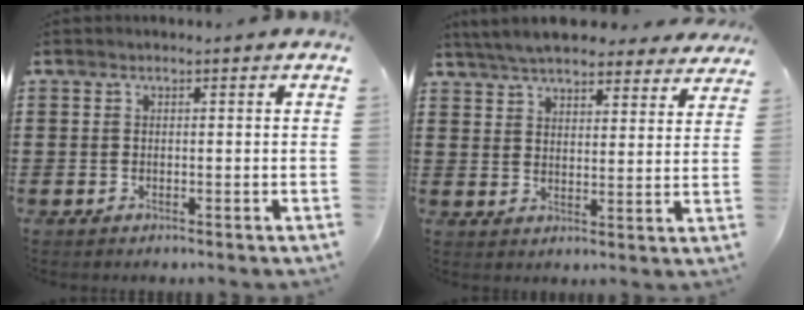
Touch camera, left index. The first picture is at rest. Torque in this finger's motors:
{"motor_torque": [1.63, -0.51, 1.05, 0.21]}